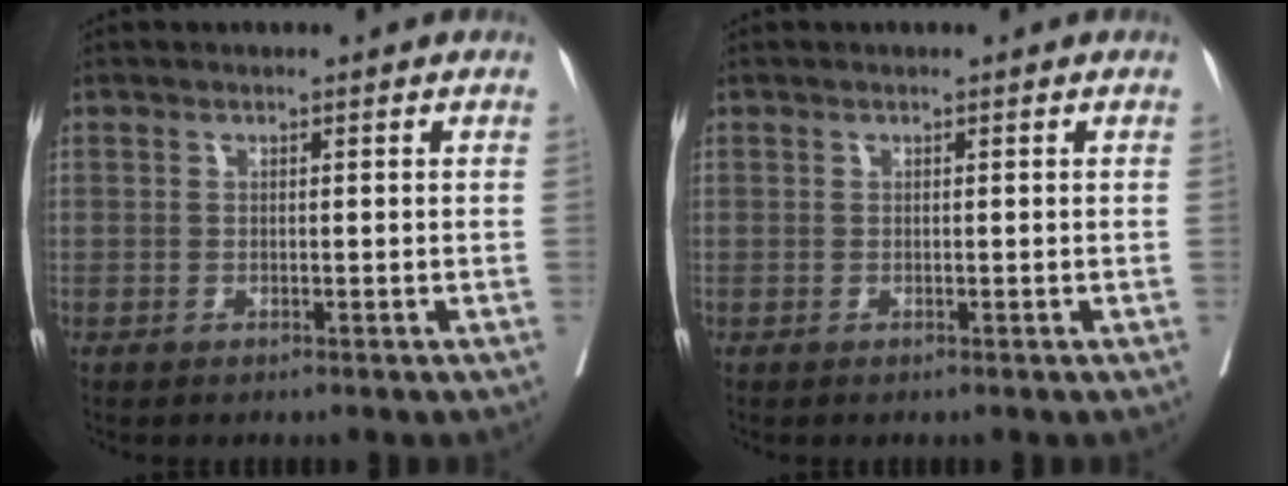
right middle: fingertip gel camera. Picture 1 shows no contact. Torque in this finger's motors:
{"motor_torque": [0.00, 0.00, 0.00, -0.01]}